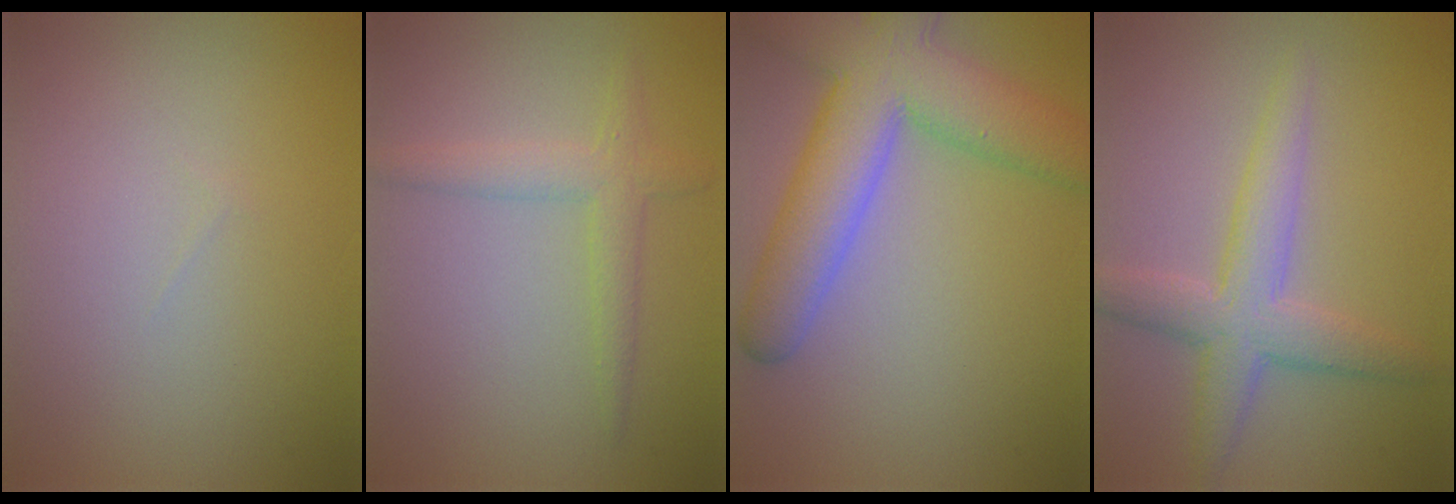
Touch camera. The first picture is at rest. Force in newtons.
{"total": 2.0, "press": 2.0, "slide": 0.1}
{"total": 9.5, "press": 9.5, "slide": 0.6}
{"total": 4.5, "press": 4.5, "slide": 0.2}